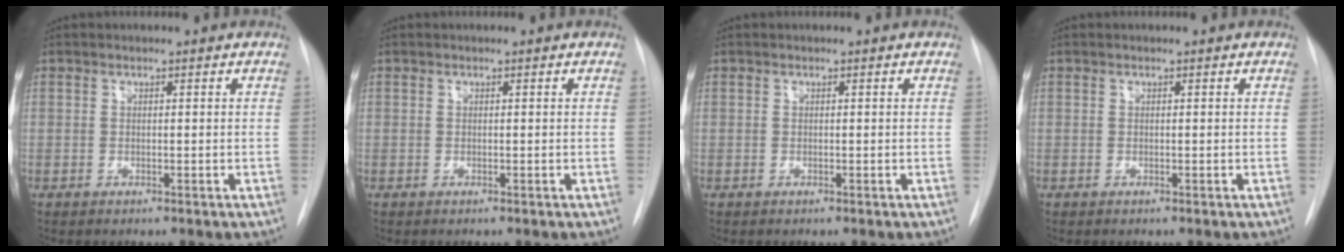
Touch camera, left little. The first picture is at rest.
{"total": 0.0}
{"total": 0.0}
{"total": 0.0}